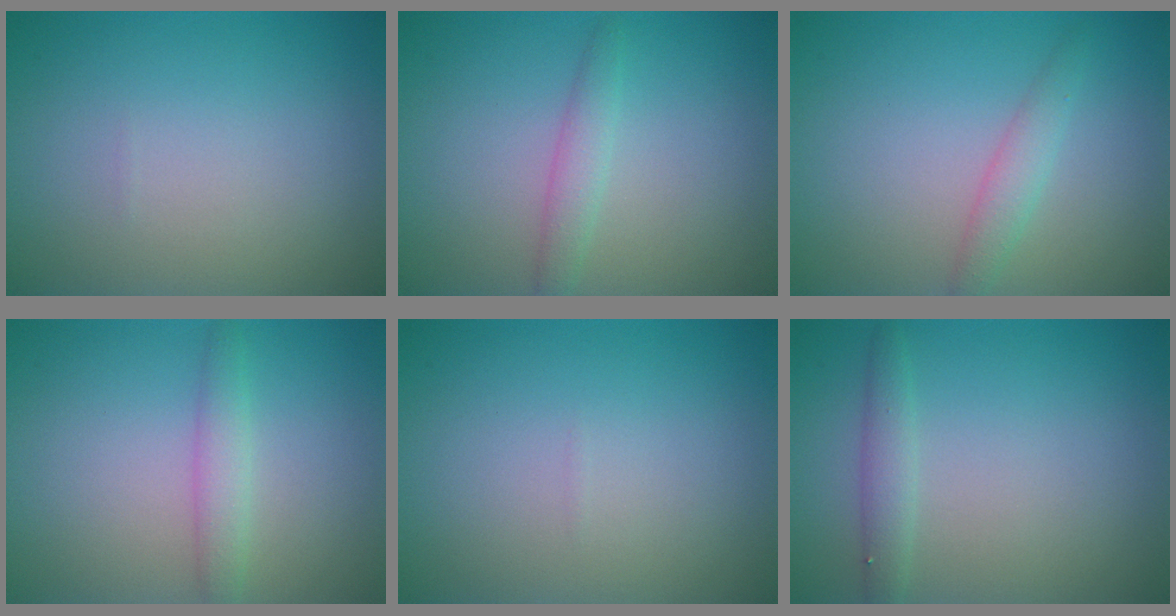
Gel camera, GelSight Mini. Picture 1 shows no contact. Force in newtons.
{"total": 1.7, "press": 1.7, "slide": 0.0}
{"total": 1.8, "press": 1.8, "slide": 0.1}
{"total": 1.9, "press": 1.9, "slide": 0.1}
{"total": 0.0}
{"total": 1.6, "press": 1.6, "slide": 0.0}